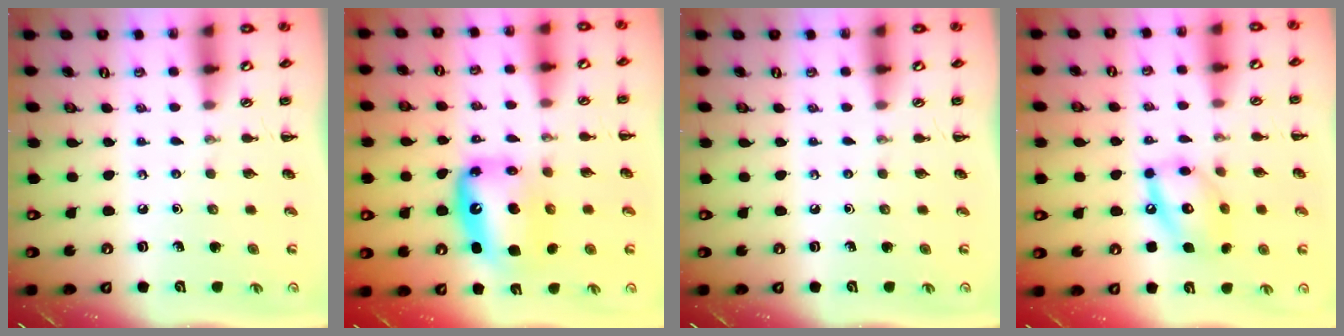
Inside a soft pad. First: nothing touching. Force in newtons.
{"total": 11.3, "press": 10.9, "slide": 3.1}
{"total": 0.0}
{"total": 13.2, "press": 13.1, "slide": 1.6}